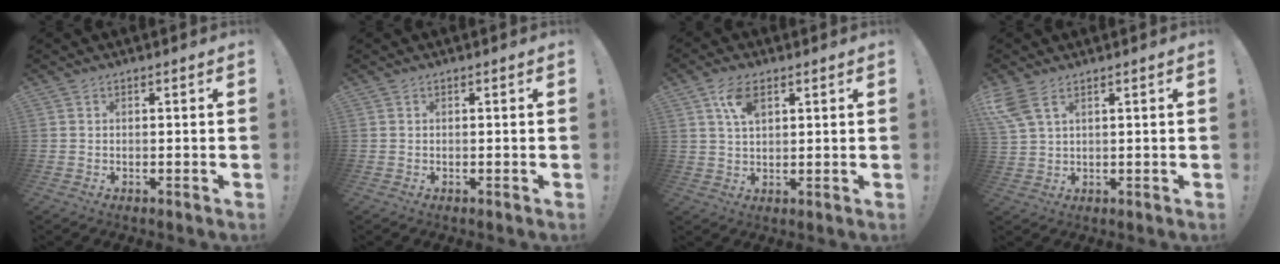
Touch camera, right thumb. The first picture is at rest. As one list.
[{"total": 0.0}, {"total": 6.7, "force": [3.0, 3.8, 4.7], "torque": [-0.072, -0.005, 0.053]}, {"total": 6.0, "force": [3.4, 2.5, 4.3], "torque": [-0.096, -0.009, 0.070]}]